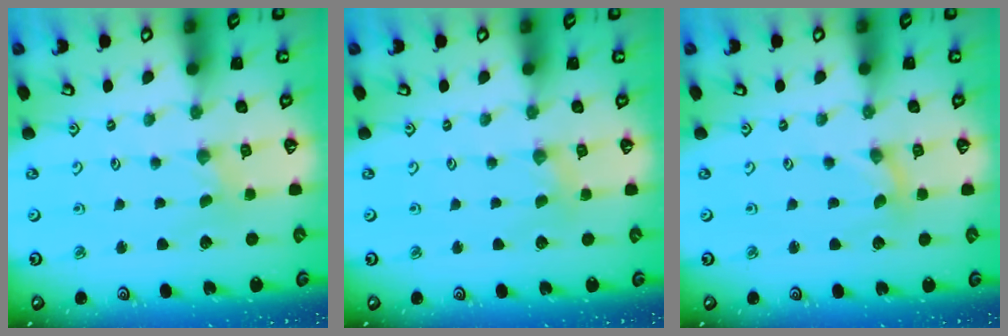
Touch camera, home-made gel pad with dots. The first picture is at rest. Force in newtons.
{"total": 2.0, "press": 2.0, "slide": 0.4}
{"total": 0.0}